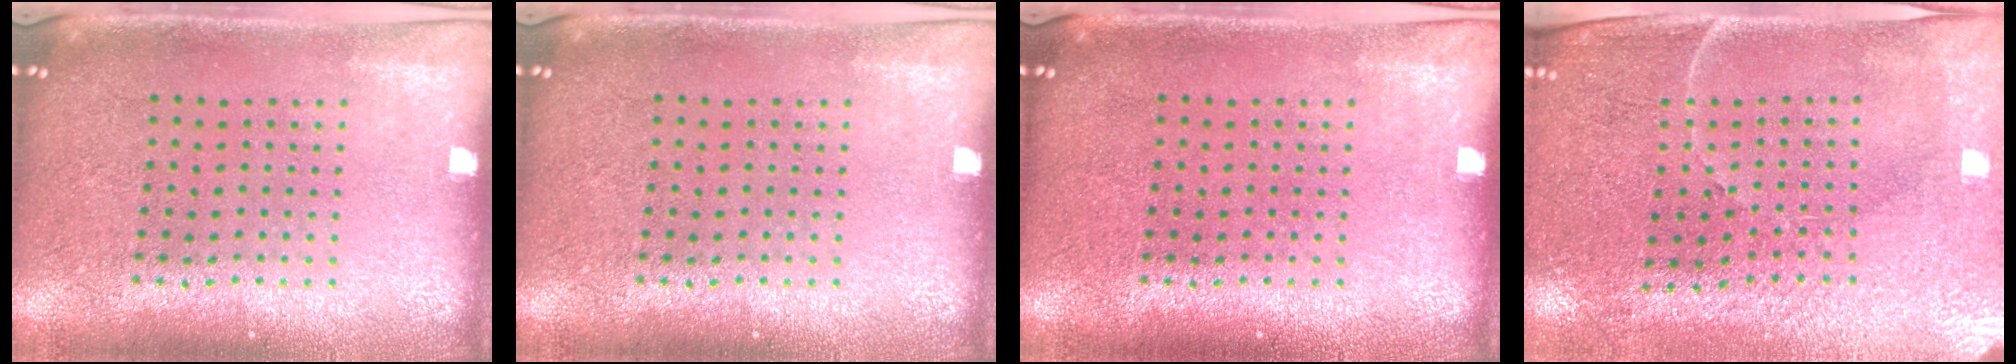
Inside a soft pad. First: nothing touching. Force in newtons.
{"total": 0.0}
{"total": 0.0}
{"total": 3.4, "press": 3.2, "slide": 1.0}